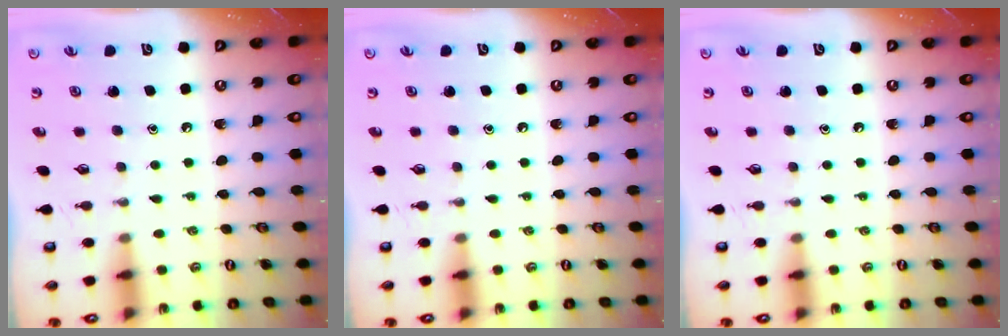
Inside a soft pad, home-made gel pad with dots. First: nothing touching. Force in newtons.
{"total": 0.0}
{"total": 0.0}